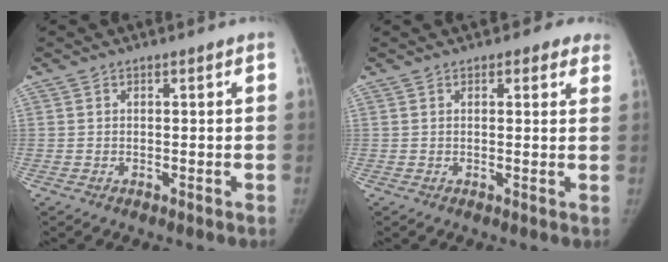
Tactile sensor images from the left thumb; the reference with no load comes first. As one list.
[{"total": 4.2, "force": [3.0, 2.2, 2.0], "torque": [0.014, -0.007, 0.027]}]